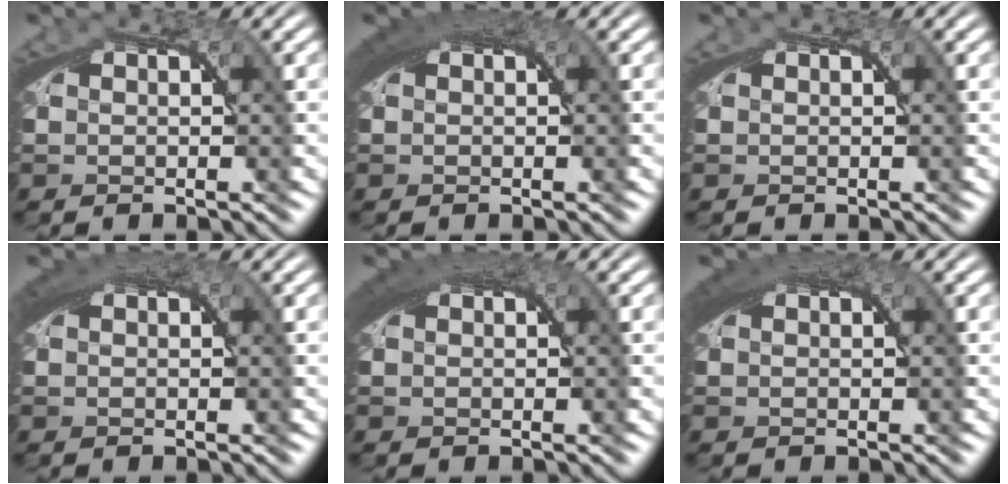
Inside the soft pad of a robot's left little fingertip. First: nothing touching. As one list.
[{"total": 3.3, "force": [1.6, 1.1, 2.7], "torque": [-0.039, 0.013, 0.020]}, {"total": 0.0}, {"total": 2.9, "force": [1.5, 1.0, 2.3], "torque": [-0.035, 0.012, 0.019]}, {"total": 3.4, "force": [1.6, 1.2, 2.7], "torque": [-0.040, 0.013, 0.021]}, {"total": 3.3, "force": [1.6, 1.1, 2.7], "torque": [-0.040, 0.013, 0.020]}]